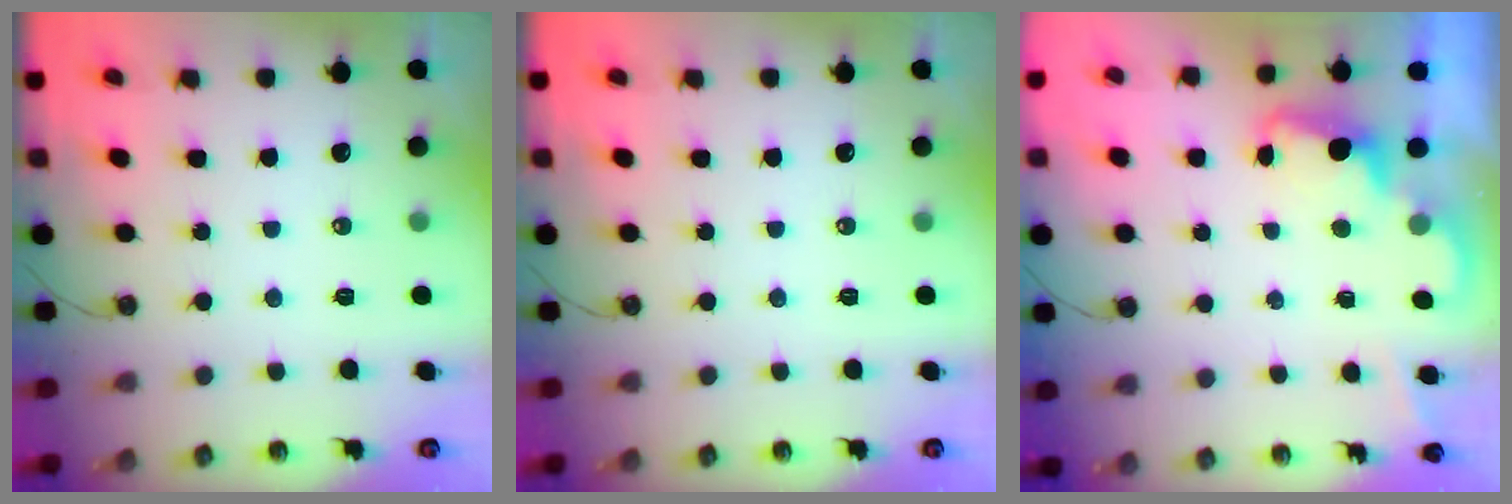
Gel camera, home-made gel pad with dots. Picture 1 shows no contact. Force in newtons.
{"total": 0.0}
{"total": 2.3, "press": 2.3, "slide": 0.5}